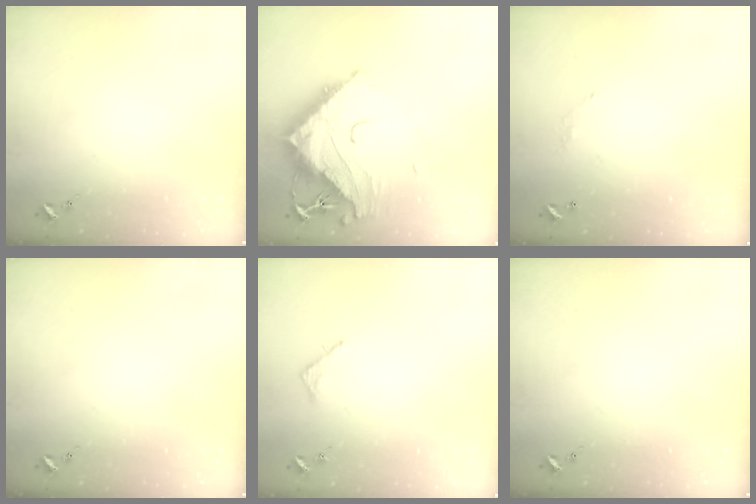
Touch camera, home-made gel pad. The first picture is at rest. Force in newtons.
{"total": 20.5, "press": 20.4, "slide": 1.8}
{"total": 3.9, "press": 3.9, "slide": 0.1}
{"total": 0.0}
{"total": 2.5, "press": 2.5, "slide": 0.2}
{"total": 0.0}